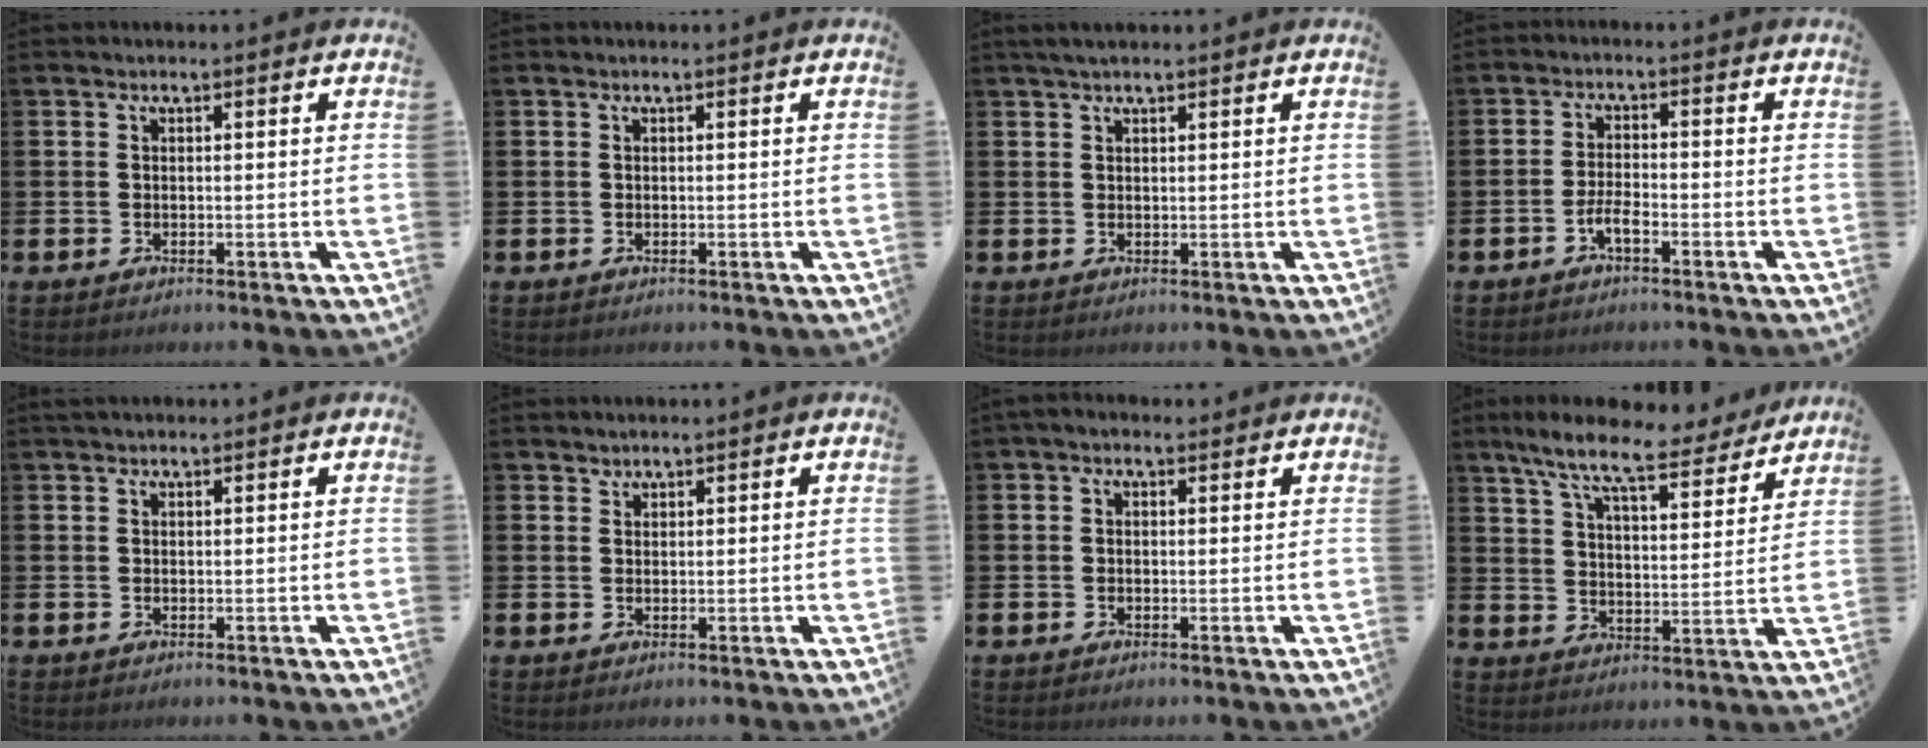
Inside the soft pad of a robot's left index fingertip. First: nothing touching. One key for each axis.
{"total": 0.0}
{"total": 1.8, "fx": 1.5, "fy": 0.5, "fz": 0.9, "tx": -0.018, "ty": 0.006, "tz": 0.027}
{"total": 2.4, "fx": -1.3, "fy": 0.6, "fz": 1.9, "tx": -0.042, "ty": 0.006, "tz": -0.023}
{"total": 0.8, "fx": 0.8, "fy": 0.2, "fz": 0.2, "tx": 0.005, "ty": -0.001, "tz": 0.012}
{"total": 1.3, "fx": 1.3, "fy": 0.4, "fz": -0.2, "tx": 0.010, "ty": -0.001, "tz": 0.023}
{"total": 1.0, "fx": 0.4, "fy": 0.7, "fz": 0.5, "tx": -0.001, "ty": 0.006, "tz": 0.004}
{"total": 10.0, "fx": 8.7, "fy": 1.9, "fz": 4.6, "tx": -0.110, "ty": -0.044, "tz": 0.150}